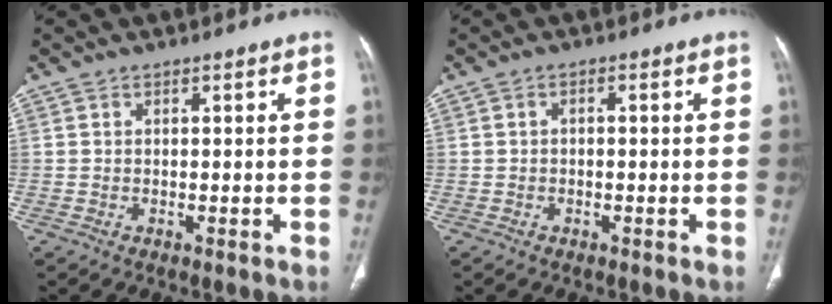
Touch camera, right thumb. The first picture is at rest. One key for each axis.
{"total": 0.8, "fx": -0.1, "fy": 0.5, "fz": 0.6, "tx": -0.008, "ty": 0.004, "tz": -0.005}